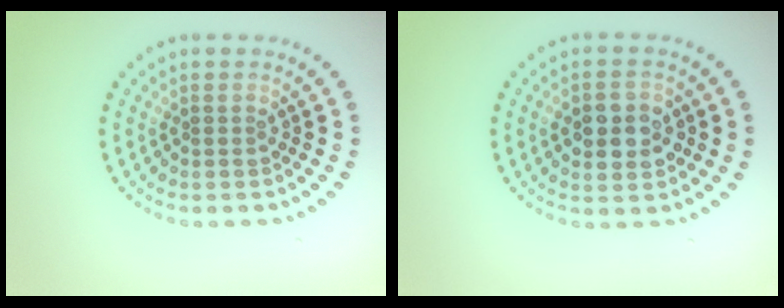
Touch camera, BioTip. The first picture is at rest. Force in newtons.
{"total": 3.9, "press": 3.8, "slide": 0.3}